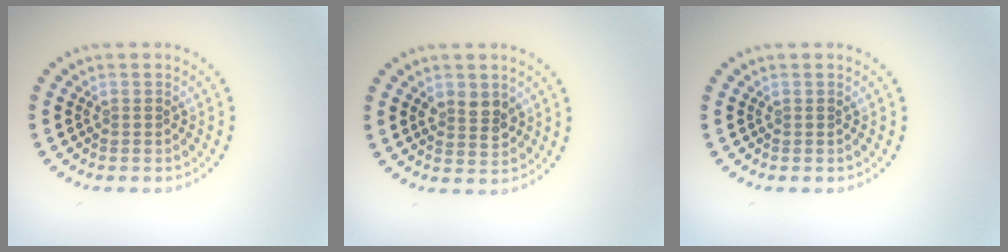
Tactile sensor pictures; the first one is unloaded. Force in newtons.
{"total": 2.2, "press": 2.2, "slide": 0.4}
{"total": 0.0}